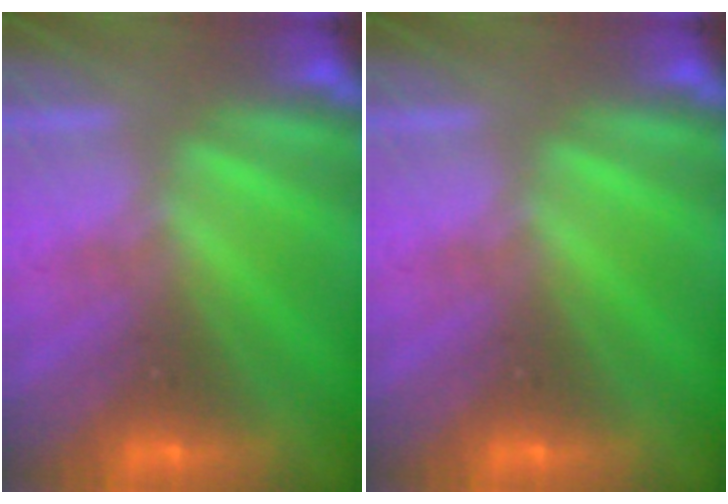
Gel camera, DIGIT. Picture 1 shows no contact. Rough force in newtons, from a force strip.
{"total": 0.0}